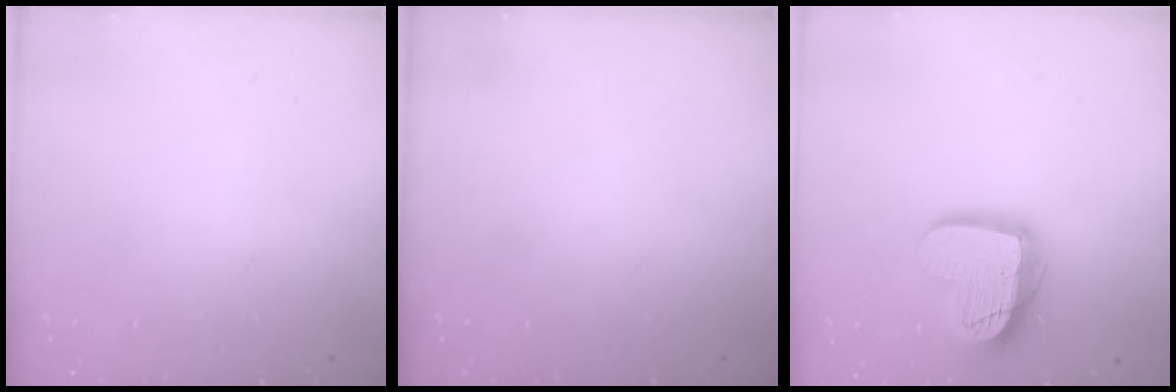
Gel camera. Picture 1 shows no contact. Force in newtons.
{"total": 0.0}
{"total": 15.5, "press": 15.4, "slide": 1.1}